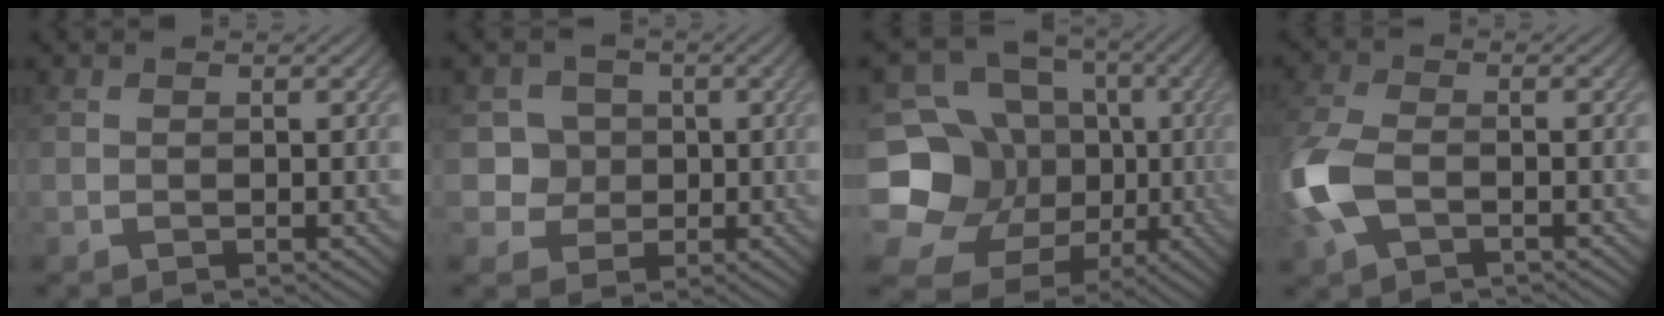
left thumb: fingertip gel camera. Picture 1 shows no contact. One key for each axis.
{"total": 4.5, "fx": 0.2, "fy": 4.3, "fz": 1.2, "tx": -0.027, "ty": -0.002, "tz": -0.009}
{"total": 18.2, "fx": -2.4, "fy": 16.0, "fz": 8.3, "tx": -0.224, "ty": -0.004, "tz": -0.046}
{"total": 7.6, "fx": -2.2, "fy": 4.3, "fz": 5.9, "tx": -0.170, "ty": -0.009, "tz": -0.055}